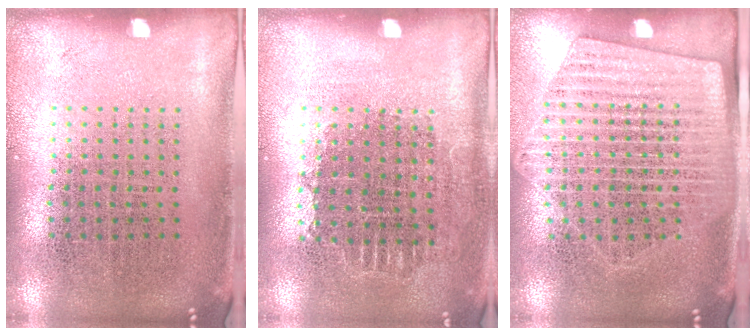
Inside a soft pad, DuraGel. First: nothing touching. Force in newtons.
{"total": 0.8, "press": 0.7, "slide": 0.3}
{"total": 1.7, "press": 1.5, "slide": 0.8}